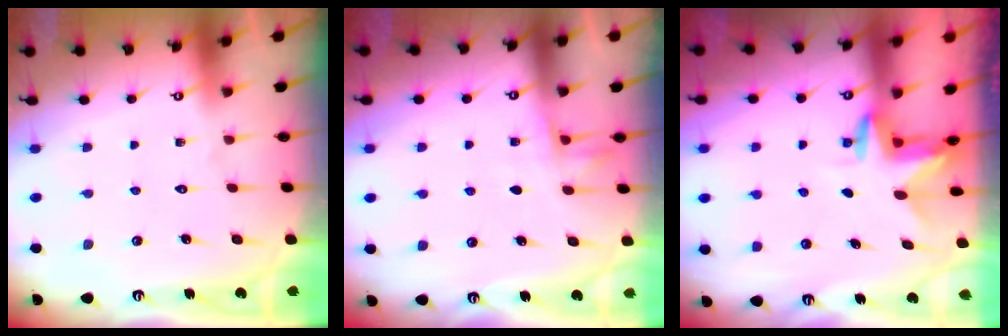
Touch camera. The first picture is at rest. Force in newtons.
{"total": 5.2, "press": 5.0, "slide": 1.4}
{"total": 2.7, "press": 2.7, "slide": 0.1}